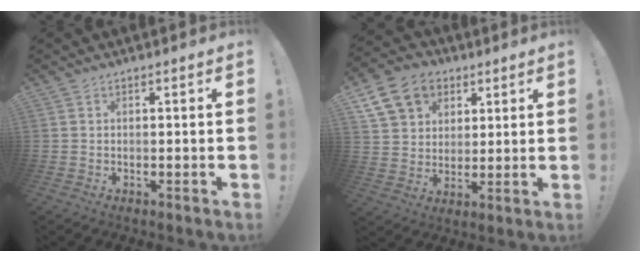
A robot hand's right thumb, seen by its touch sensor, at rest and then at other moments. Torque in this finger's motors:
{"motor_torque": [-0.34, 0.90, 0.31, 0.21, 0.26]}